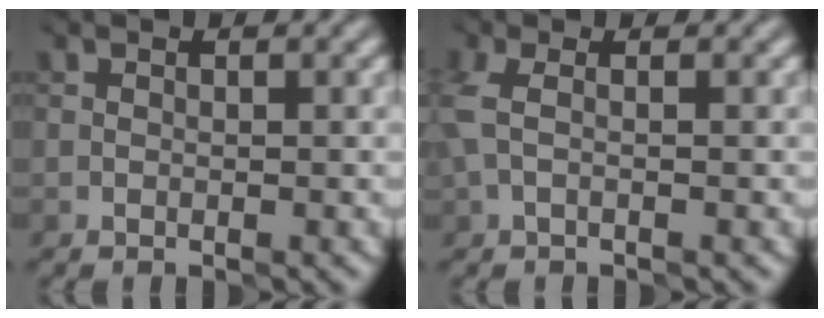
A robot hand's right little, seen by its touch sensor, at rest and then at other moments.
{"total": 1.9, "force": [0.0, 1.0, 1.7], "torque": [-0.061, 0.006, -0.001]}